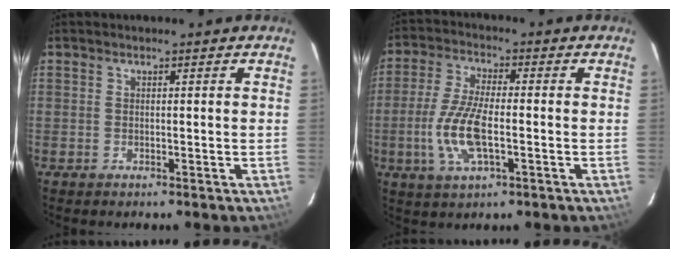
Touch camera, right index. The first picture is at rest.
{"total": 10.2, "force": [-2.4, 3.5, 9.3], "torque": [-0.197, -0.003, -0.048]}